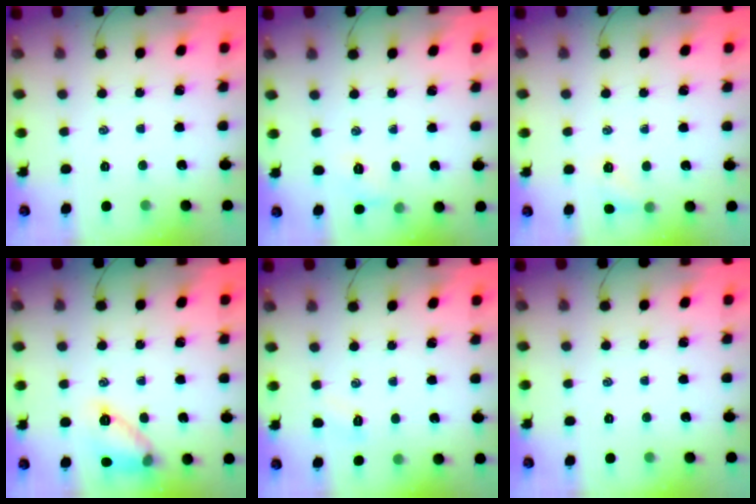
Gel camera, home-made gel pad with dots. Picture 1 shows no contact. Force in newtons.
{"total": 5.2, "press": 5.0, "slide": 1.5}
{"total": 6.8, "press": 6.6, "slide": 1.9}
{"total": 11.3, "press": 11.3, "slide": 0.4}
{"total": 2.9, "press": 2.8, "slide": 0.8}
{"total": 0.0}